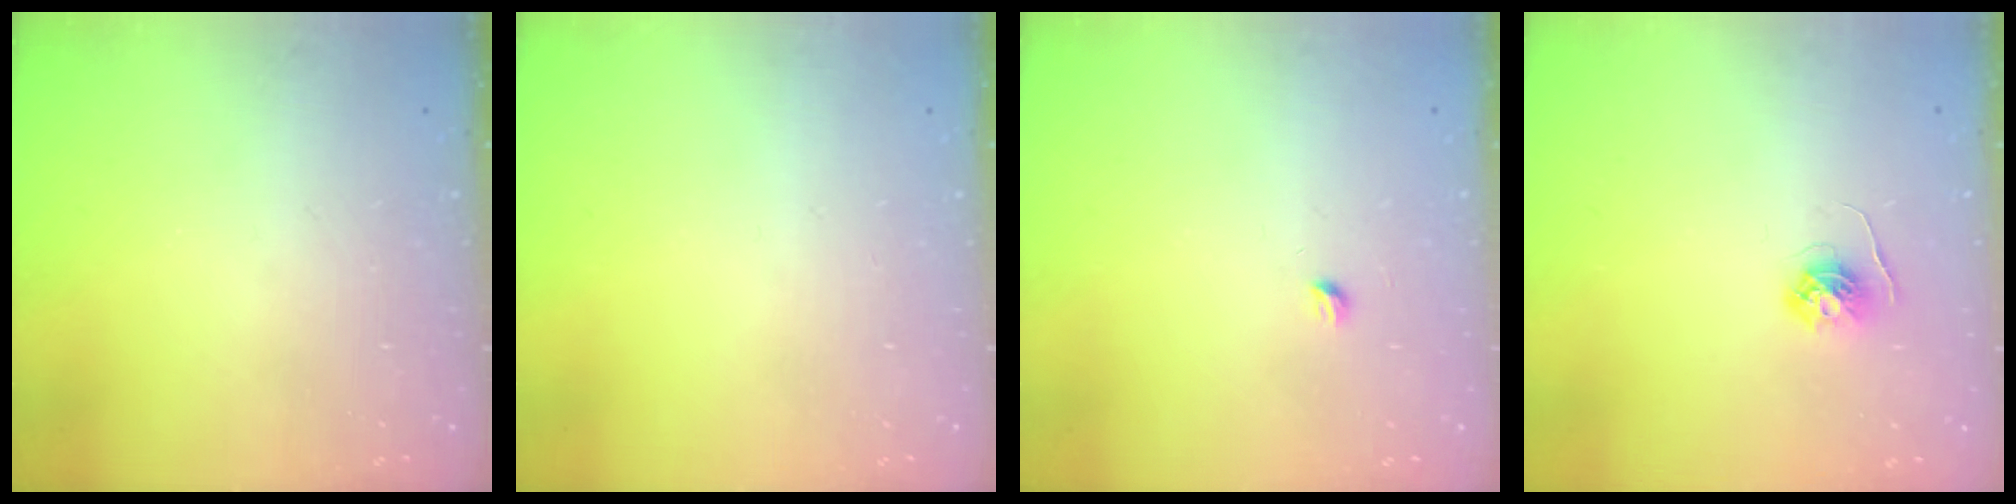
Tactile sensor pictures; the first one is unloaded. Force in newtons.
{"total": 0.0}
{"total": 2.9, "press": 2.9, "slide": 0.4}
{"total": 4.8, "press": 4.7, "slide": 0.5}